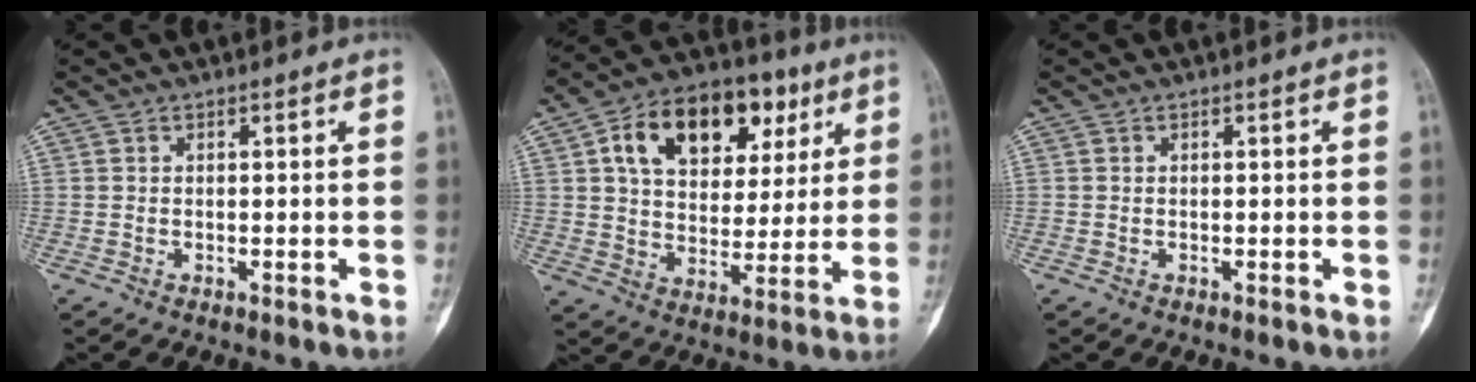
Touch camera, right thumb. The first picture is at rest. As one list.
[{"total": 19.8, "force": [7.9, 12.8, 12.8], "torque": [-0.163, 0.001, 0.122]}, {"total": 0.0}]